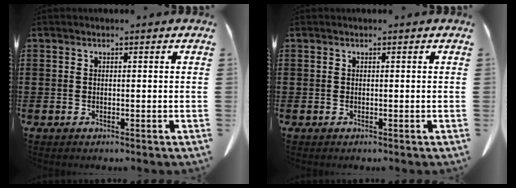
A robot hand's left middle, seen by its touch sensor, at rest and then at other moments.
{"total": 0.0}